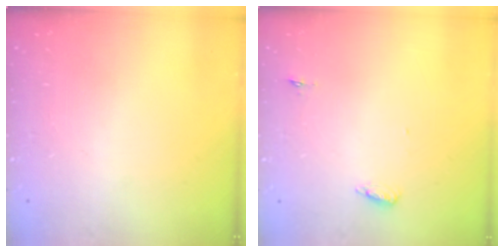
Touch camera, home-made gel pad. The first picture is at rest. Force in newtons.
{"total": 4.7, "press": 4.5, "slide": 1.4}